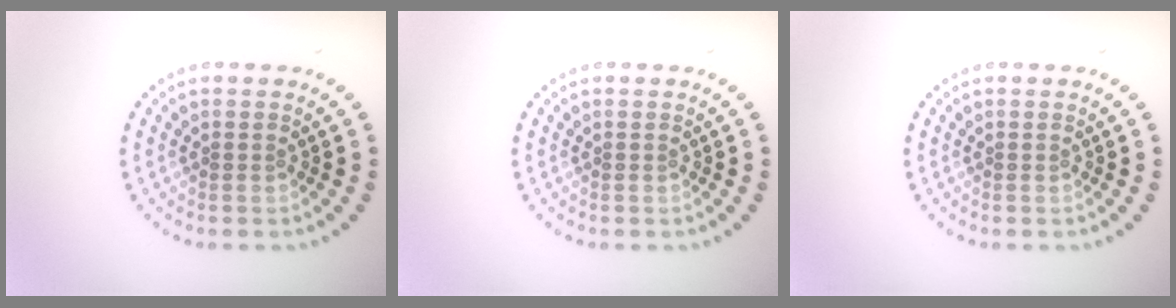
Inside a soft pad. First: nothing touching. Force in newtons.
{"total": 0.0}
{"total": 0.0}